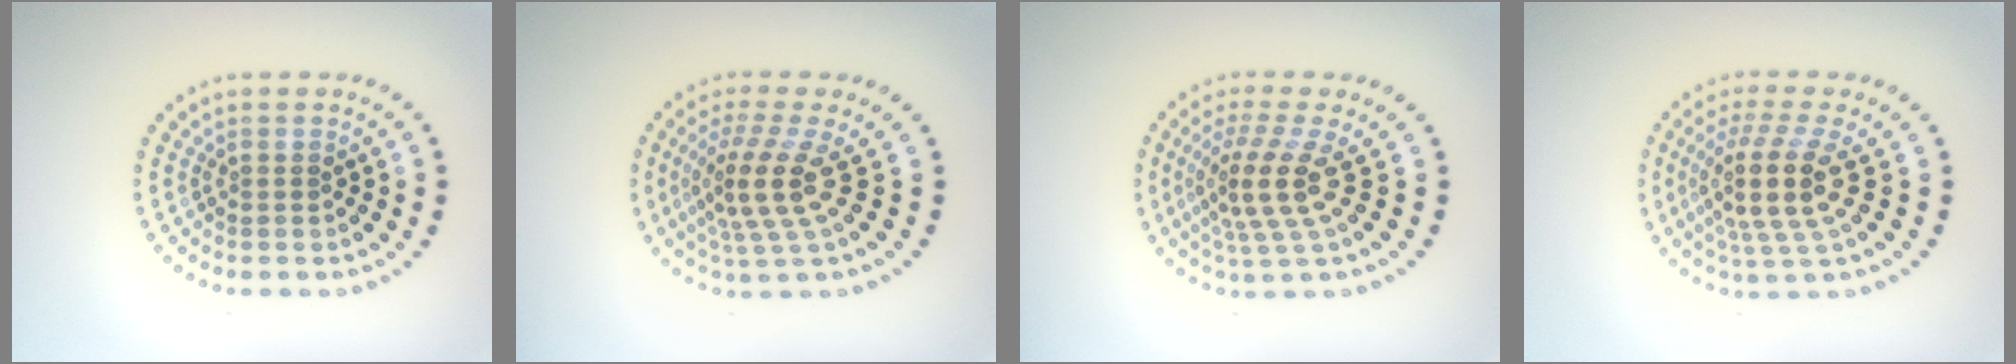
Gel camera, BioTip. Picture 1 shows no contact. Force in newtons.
{"total": 4.5, "press": 3.2, "slide": 3.1}
{"total": 4.5, "press": 3.2, "slide": 3.1}
{"total": 4.9, "press": 3.7, "slide": 3.2}